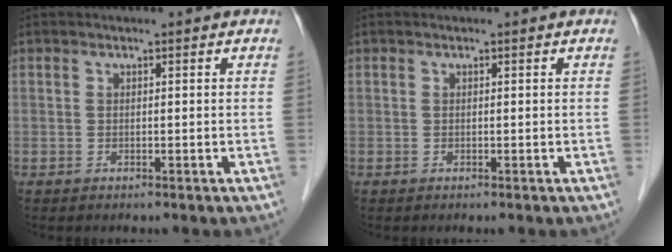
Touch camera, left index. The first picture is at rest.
{"total": 0.0}